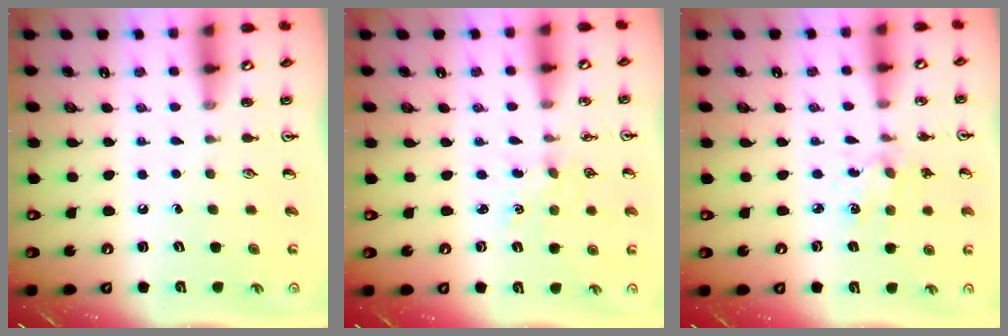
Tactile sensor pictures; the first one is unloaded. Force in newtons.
{"total": 2.1, "press": 2.1, "slide": 0.3}
{"total": 2.4, "press": 2.4, "slide": 0.6}